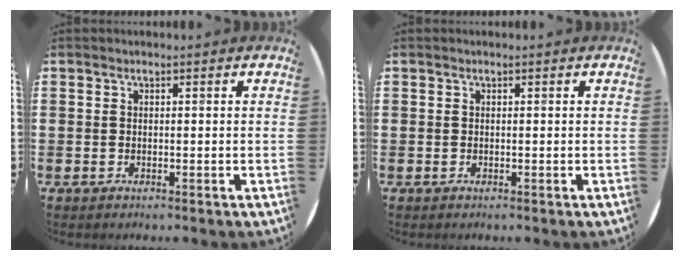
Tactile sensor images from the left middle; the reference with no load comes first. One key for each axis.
{"total": 0.0}